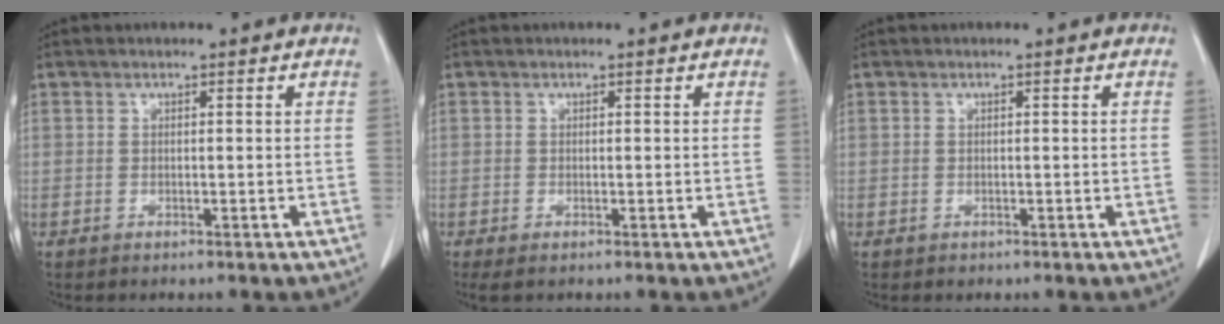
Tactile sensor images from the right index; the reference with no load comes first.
{"total": 1.1, "force": [-0.6, 0.3, 0.8], "torque": [-0.016, -0.005, -0.007]}
{"total": 0.6, "force": [-0.2, 0.5, 0.0], "torque": [0.004, 0.006, -0.006]}